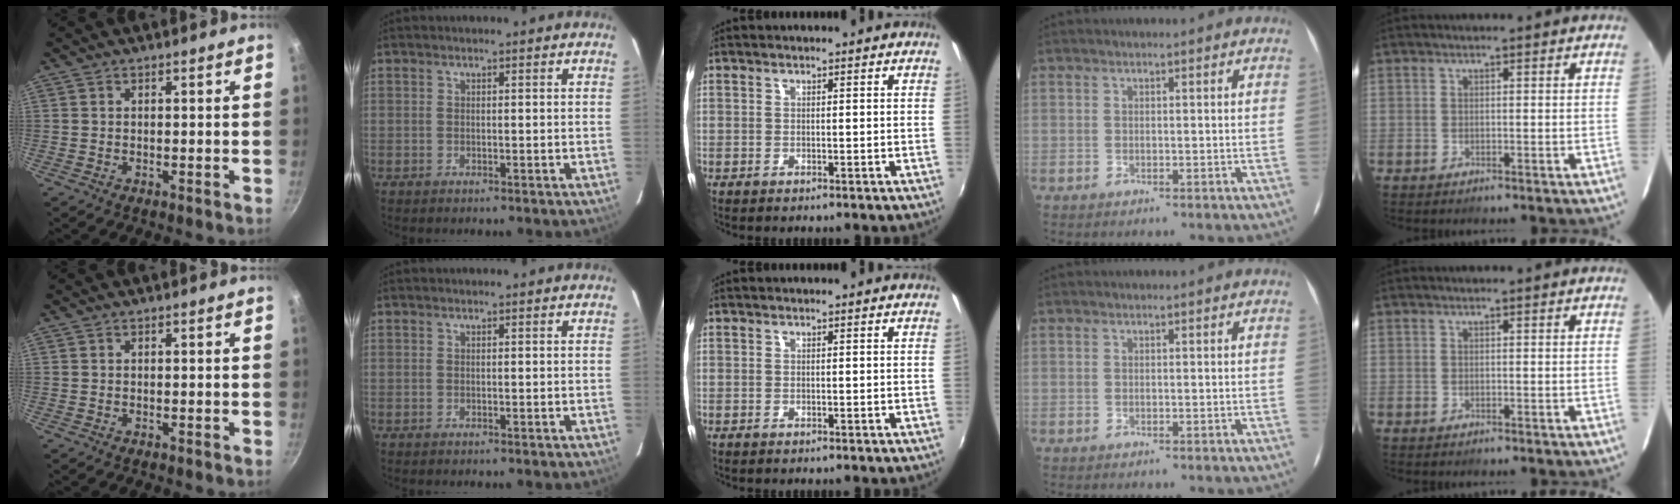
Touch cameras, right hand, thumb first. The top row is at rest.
{}